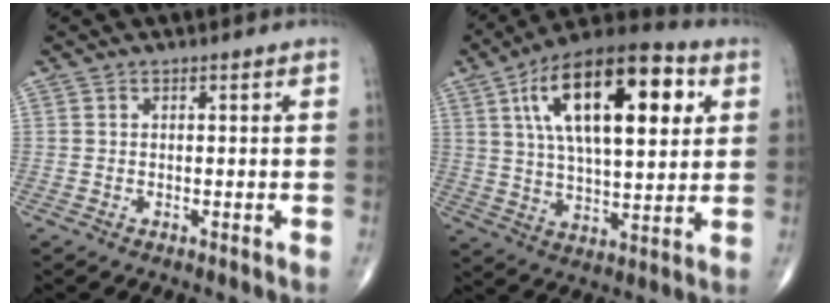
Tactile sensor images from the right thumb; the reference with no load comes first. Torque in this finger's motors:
{"motor_torque": [0.46, 4.55, 1.99, 0.78, 0.55]}